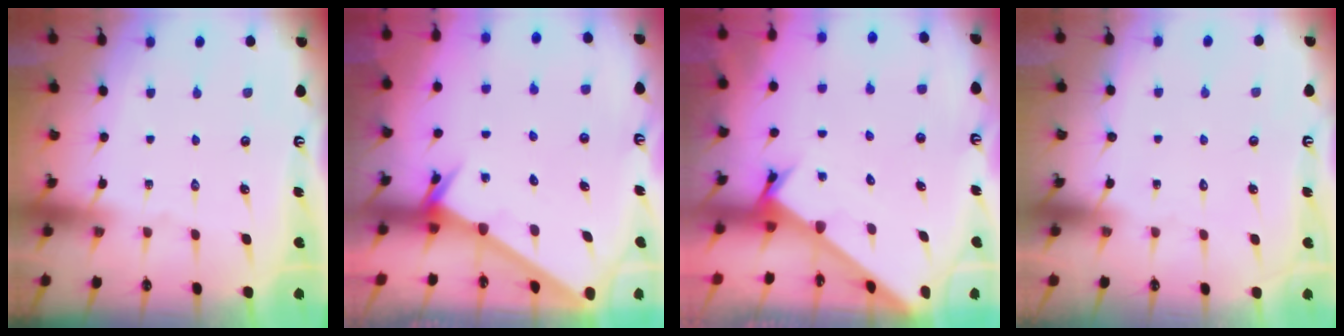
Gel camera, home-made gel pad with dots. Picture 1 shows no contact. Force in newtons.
{"total": 2.5, "press": 2.5, "slide": 0.1}
{"total": 2.2, "press": 2.2, "slide": 0.2}
{"total": 1.5, "press": 1.5, "slide": 0.0}